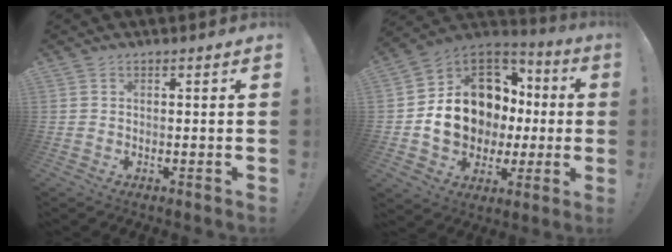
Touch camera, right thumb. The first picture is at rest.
{"total": 16.7, "force": [0.5, 13.4, 9.9], "torque": [-0.154, 0.002, 0.039]}